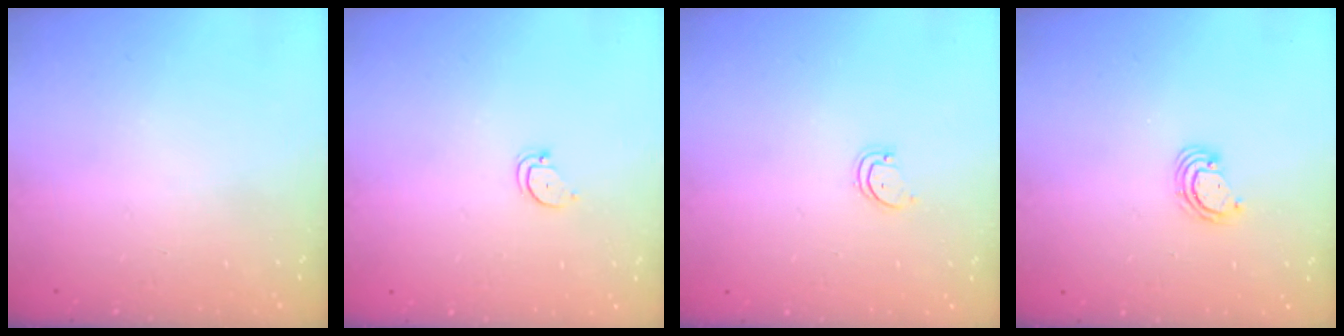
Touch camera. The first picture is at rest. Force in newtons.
{"total": 2.3, "press": 2.3, "slide": 0.2}
{"total": 2.3, "press": 2.3, "slide": 0.1}
{"total": 2.4, "press": 2.4, "slide": 0.2}